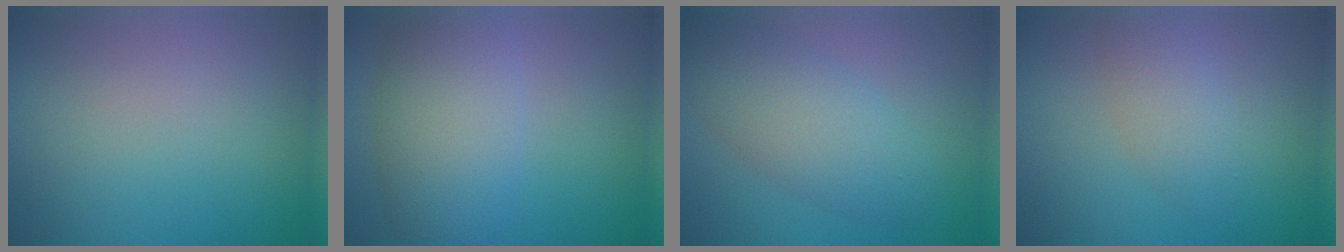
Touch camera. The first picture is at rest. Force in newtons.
{"total": 7.5, "press": 7.5, "slide": 0.4}
{"total": 5.4, "press": 5.4, "slide": 0.1}
{"total": 2.6, "press": 2.6, "slide": 0.0}